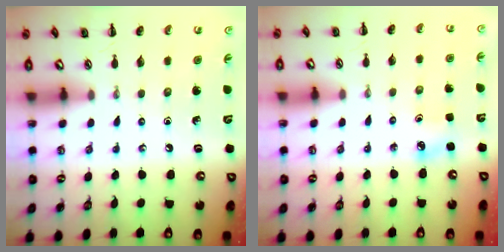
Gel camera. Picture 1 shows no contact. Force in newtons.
{"total": 4.4, "press": 4.3, "slide": 1.2}